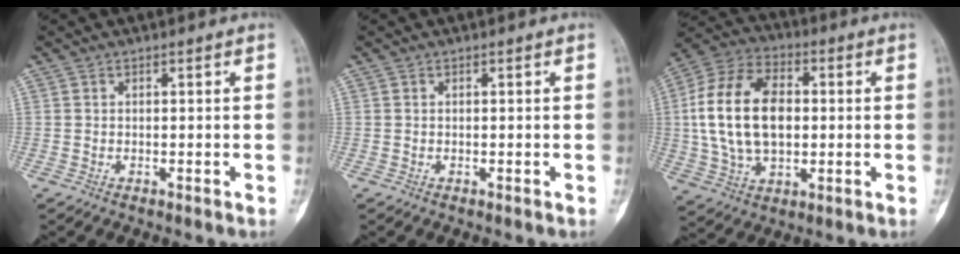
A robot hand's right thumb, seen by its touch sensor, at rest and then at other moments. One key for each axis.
{"total": 0.0}
{"total": 18.9, "fx": 1.2, "fy": 11.9, "fz": 14.7, "tx": -0.273, "ty": 0.015, "tz": 0.024}